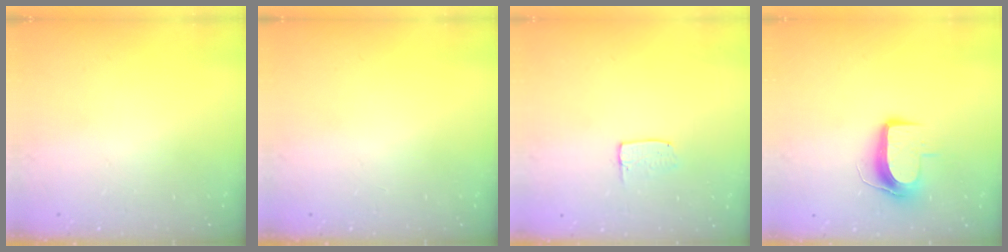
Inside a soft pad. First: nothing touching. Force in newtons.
{"total": 0.0}
{"total": 3.4, "press": 3.3, "slide": 0.3}
{"total": 10.1, "press": 10.1, "slide": 0.9}